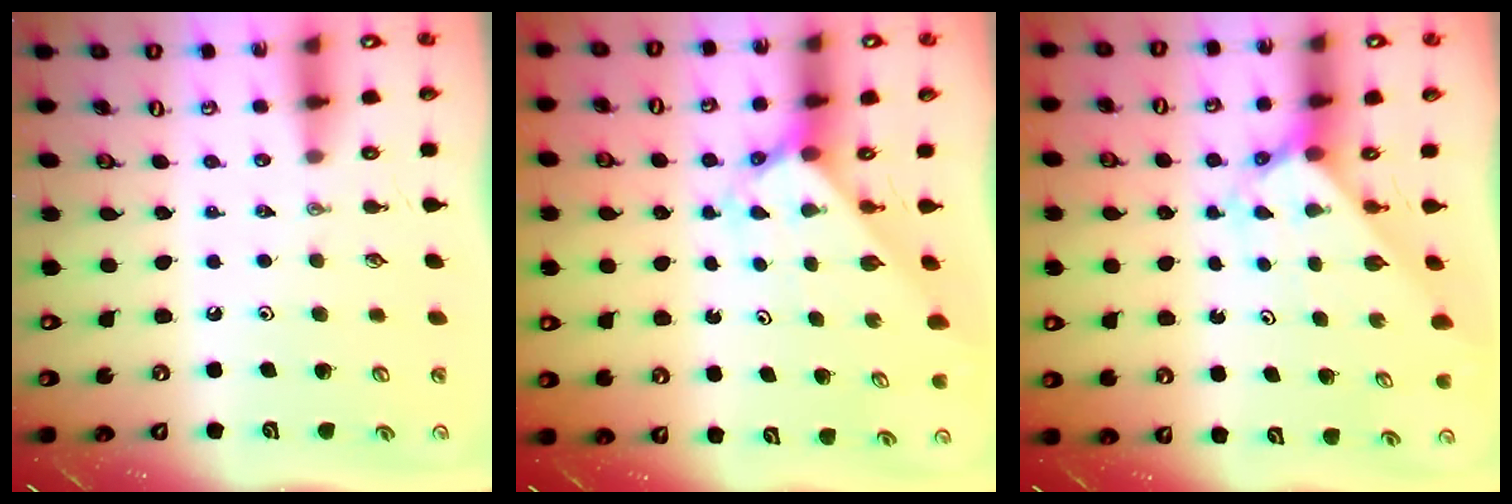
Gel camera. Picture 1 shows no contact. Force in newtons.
{"total": 2.3, "press": 2.3, "slide": 0.2}
{"total": 2.3, "press": 2.3, "slide": 0.2}